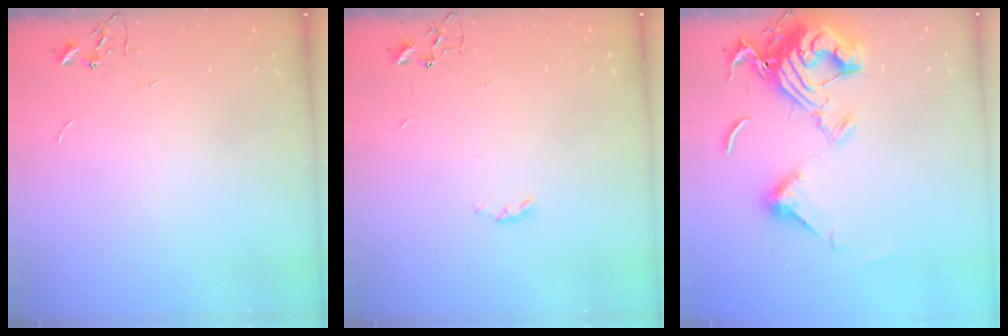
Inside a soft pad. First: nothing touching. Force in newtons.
{"total": 2.9, "press": 2.9, "slide": 0.5}
{"total": 16.0, "press": 16.0, "slide": 1.0}